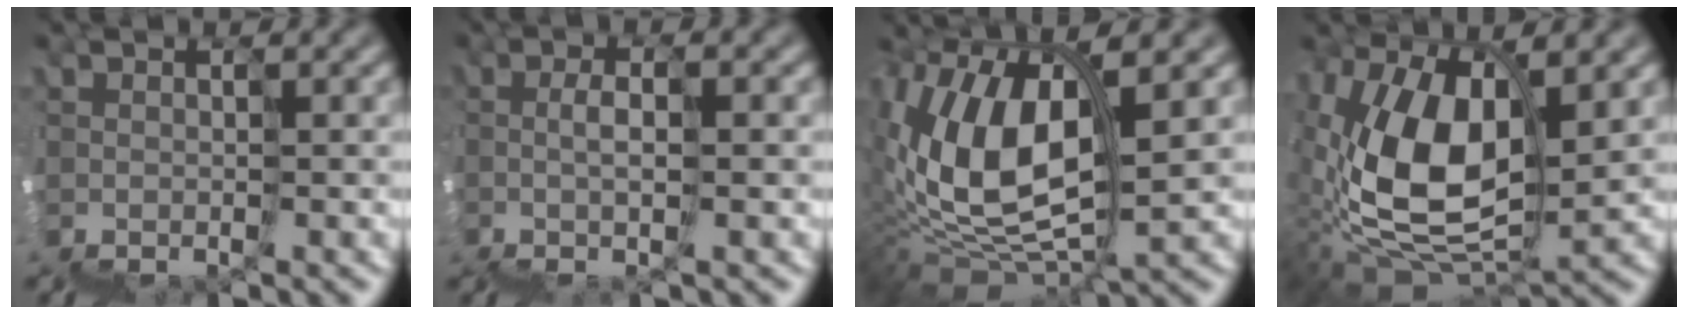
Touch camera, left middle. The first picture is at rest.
{"total": 1.5, "force": [0.1, 0.2, 1.4], "torque": [0.004, 0.015, -0.003]}
{"total": 7.0, "force": [2.5, 3.5, 5.5], "torque": [-0.133, 0.016, 0.041]}
{"total": 6.5, "force": [2.2, 3.4, 5.0], "torque": [-0.107, 0.015, 0.032]}